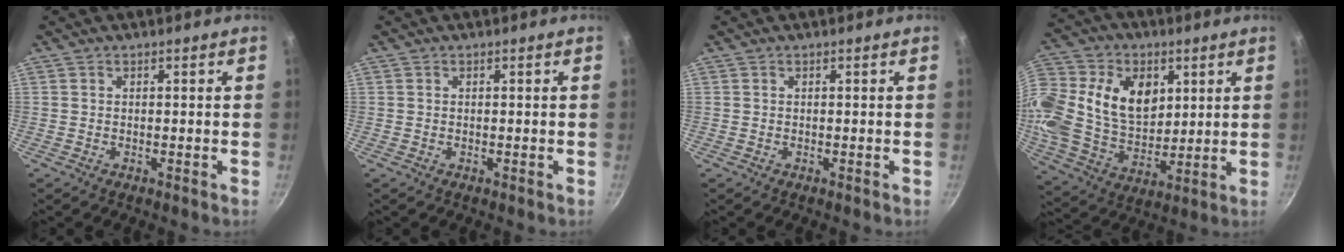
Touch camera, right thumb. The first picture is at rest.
{"total": 0.0}
{"total": 0.0}
{"total": 26.3, "force": [7.2, 19.2, 16.4], "torque": [-0.358, 0.017, 0.132]}